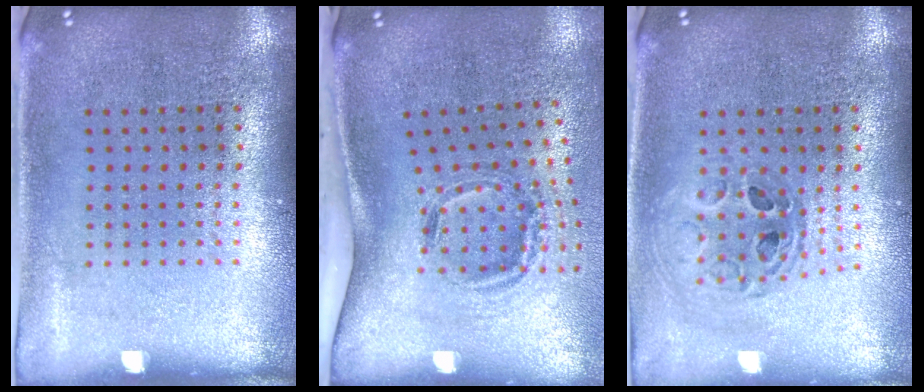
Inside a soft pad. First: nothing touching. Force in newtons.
{"total": 1.9, "press": 1.2, "slide": 1.5}
{"total": 0.7, "press": 0.7, "slide": 0.1}